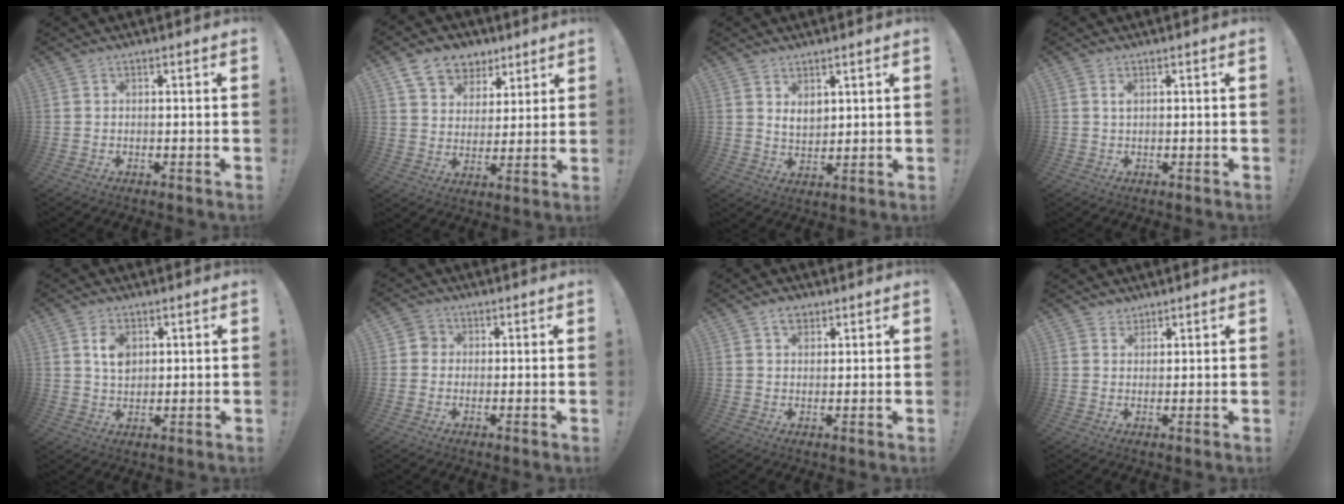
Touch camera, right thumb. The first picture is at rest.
{"total": 11.5, "force": [7.6, 7.9, 3.4], "torque": [-0.049, -0.047, 0.146]}
{"total": 5.5, "force": [3.4, 3.7, 2.3], "torque": [-0.040, -0.019, 0.064]}
{"total": 1.1, "force": [0.5, 0.9, 0.3], "torque": [-0.008, 0.002, 0.010]}
{"total": 6.0, "force": [2.5, 4.3, 3.3], "torque": [-0.049, -0.004, 0.044]}
{"total": 3.3, "force": [0.0, 3.2, 0.9], "torque": [-0.013, 0.010, -0.001]}
{"total": 3.9, "force": [2.6, 2.6, 1.4], "torque": [-0.003, -0.009, 0.044]}
{"total": 2.7, "force": [2.3, 1.4, -0.4], "torque": [0.018, -0.016, 0.040]}